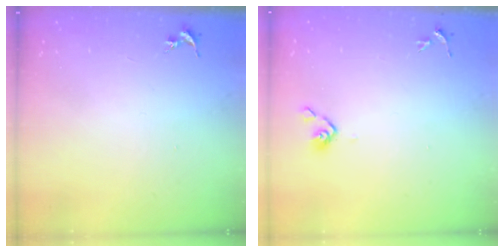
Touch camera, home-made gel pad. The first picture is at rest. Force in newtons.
{"total": 4.2, "press": 4.1, "slide": 1.1}